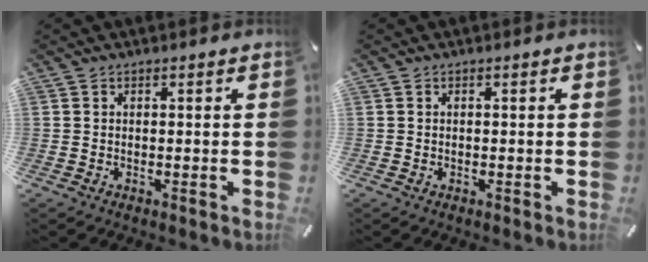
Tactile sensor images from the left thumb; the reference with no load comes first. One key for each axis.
{"total": 0.0}